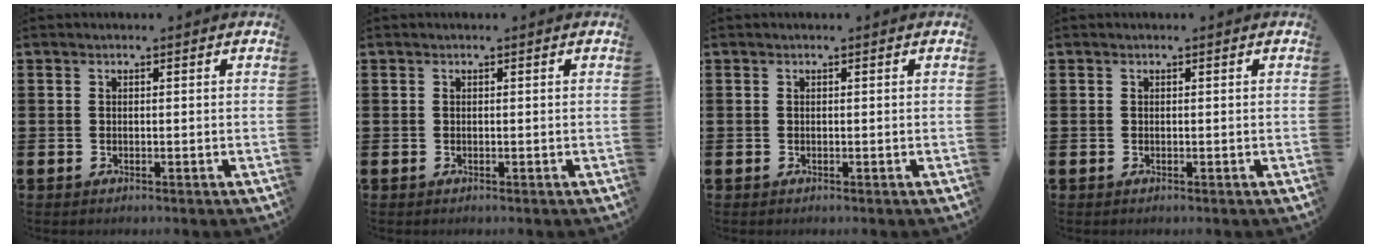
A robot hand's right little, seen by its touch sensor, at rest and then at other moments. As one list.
[{"total": 0.0}, {"total": 0.0}, {"total": 0.0}]